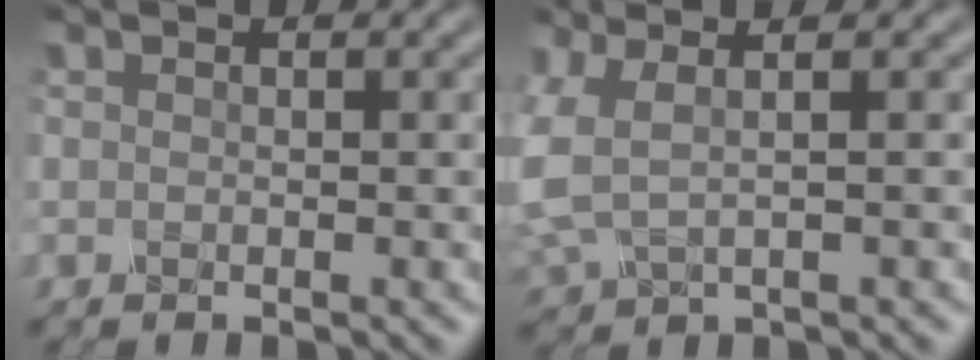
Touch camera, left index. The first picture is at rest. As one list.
[{"total": 3.7, "force": [1.0, 1.8, 3.1], "torque": [-0.090, 0.001, 0.025]}]